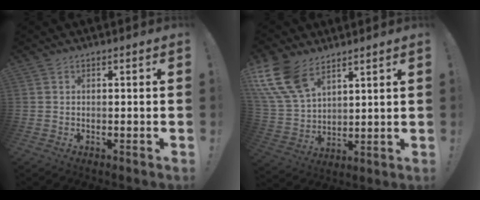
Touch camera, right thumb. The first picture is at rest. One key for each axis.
{"total": 14.9, "fx": 9.2, "fy": 8.6, "fz": 8.0, "tx": -0.173, "ty": -0.054, "tz": 0.174}